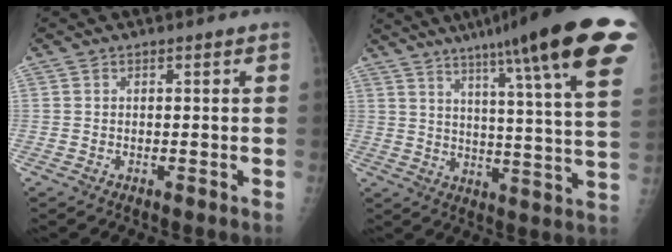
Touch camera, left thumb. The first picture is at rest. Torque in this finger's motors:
{"motor_torque": [2.13, -0.04, 2.04, -0.69, 0.51]}